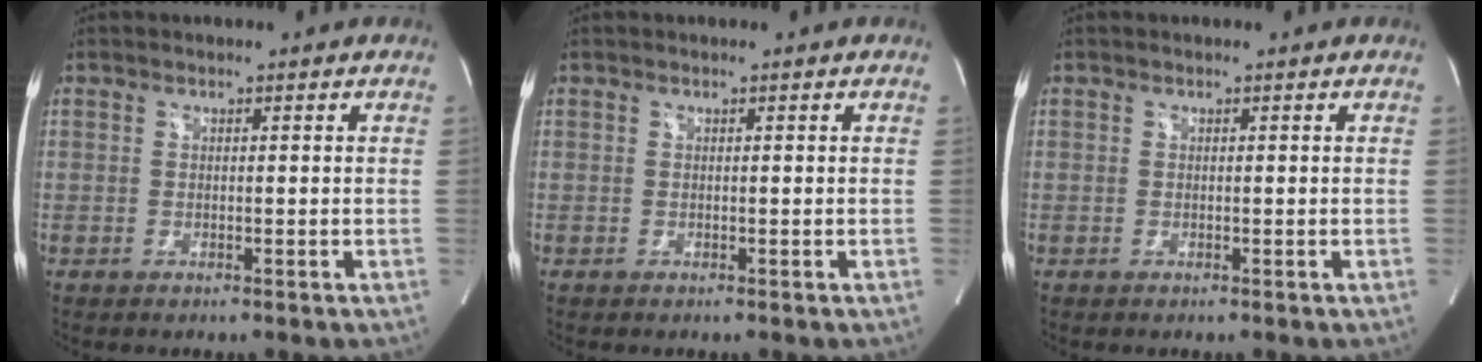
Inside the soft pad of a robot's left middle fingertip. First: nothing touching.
{"total": 0.0}
{"total": 0.0}